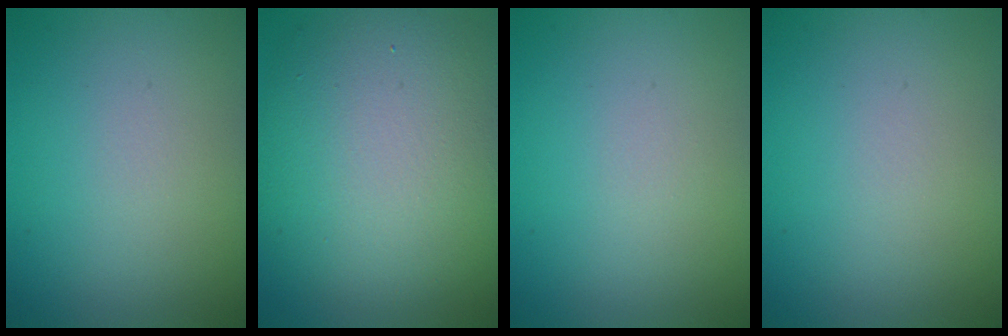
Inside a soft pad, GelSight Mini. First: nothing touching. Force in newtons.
{"total": 11.6, "press": 11.5, "slide": 1.2}
{"total": 0.0}
{"total": 0.0}